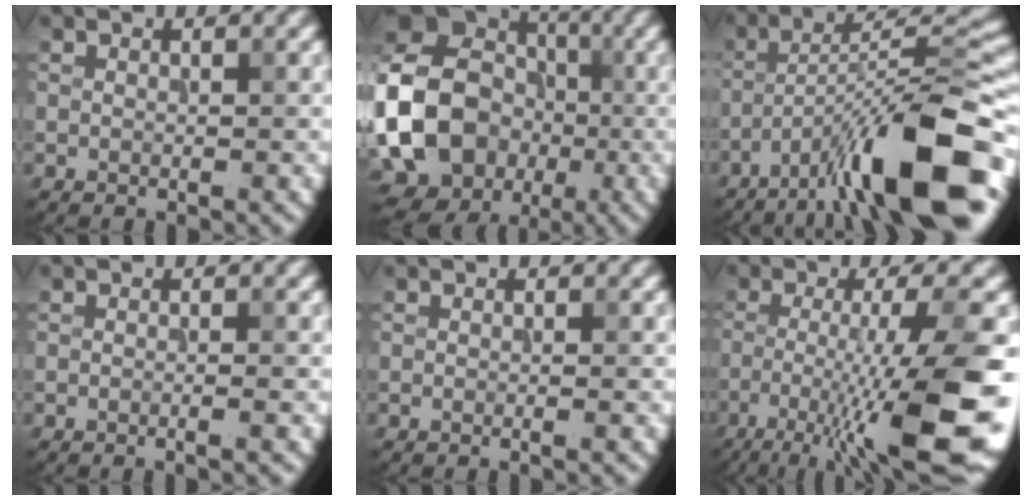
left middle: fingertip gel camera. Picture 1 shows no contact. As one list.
[{"total": 20.6, "force": [-4.0, 17.8, 9.5], "torque": [-0.204, -0.003, -0.110]}, {"total": 14.1, "force": [-8.1, 2.7, 11.2], "torque": [-0.168, 0.021, -0.134]}, {"total": 1.2, "force": [-0.2, 0.3, 1.2], "torque": [-0.011, -0.010, -0.012]}, {"total": 0.6, "force": [-0.2, 0.1, 0.6], "torque": [-0.007, -0.006, -0.005]}, {"total": 11.8, "force": [-5.4, 2.0, 10.3], "torque": [-0.164, -0.003, -0.089]}]